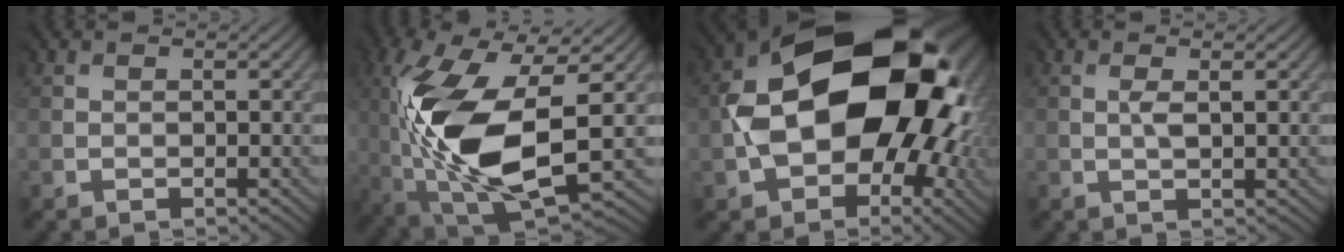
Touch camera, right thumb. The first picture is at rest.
{"total": 14.5, "force": [-1.4, 6.1, 13.1], "torque": [-0.293, -0.015, -0.025]}
{"total": 19.0, "force": [0.4, 12.9, 13.9], "torque": [-0.230, -0.022, 0.017]}
{"total": 1.1, "force": [0.3, -0.1, 1.1], "torque": [-0.032, -0.002, 0.010]}